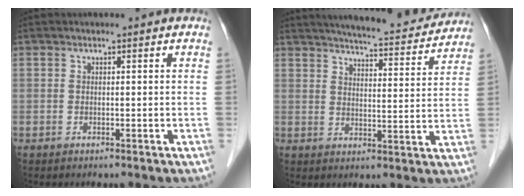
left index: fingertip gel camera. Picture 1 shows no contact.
{"total": 15.0, "force": [13.9, 1.6, 5.4], "torque": [-0.076, -0.009, 0.178]}